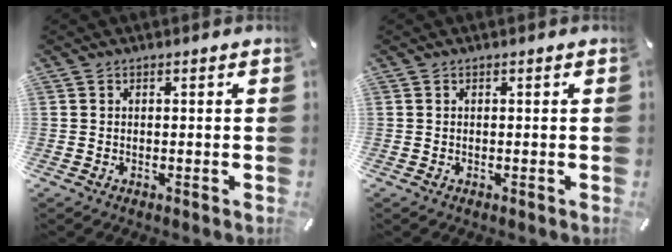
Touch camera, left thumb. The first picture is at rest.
{"total": 0.0}